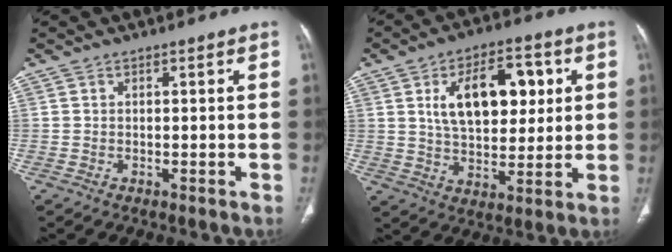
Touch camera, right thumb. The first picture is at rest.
{"total": 15.5, "force": [4.1, 8.7, 12.2], "torque": [-0.158, 0.000, 0.070]}